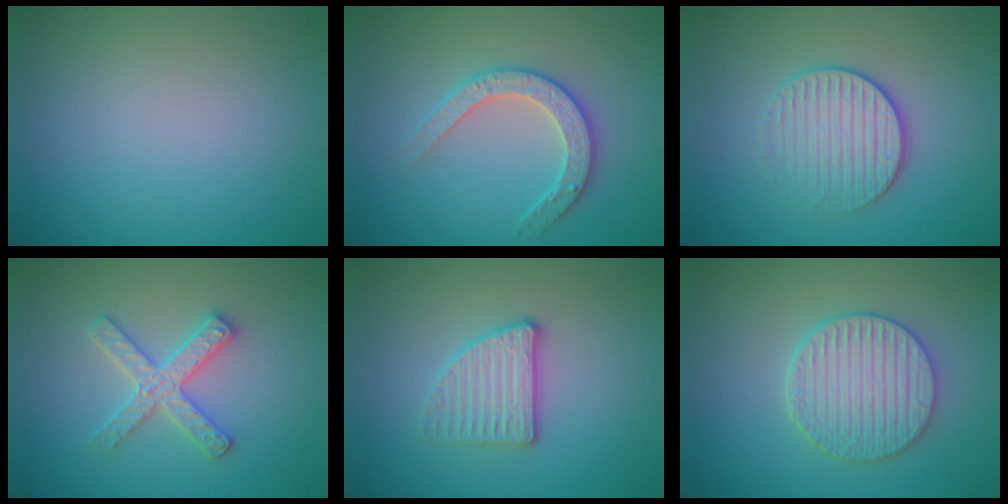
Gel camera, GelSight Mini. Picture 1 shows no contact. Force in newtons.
{"total": 2.8, "press": 2.7, "slide": 0.6}
{"total": 3.2, "press": 2.9, "slide": 1.5}
{"total": 2.9, "press": 2.9, "slide": 0.5}
{"total": 2.7, "press": 2.6, "slide": 0.8}
{"total": 5.1, "press": 4.3, "slide": 2.8}